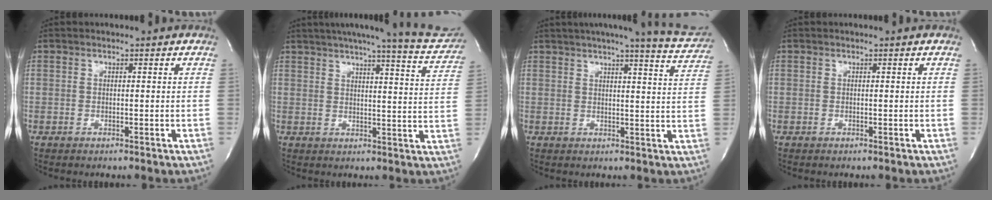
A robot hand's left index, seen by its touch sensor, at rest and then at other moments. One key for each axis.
{"total": 18.8, "fx": 17.0, "fy": 0.7, "fz": 7.9, "tx": -0.108, "ty": -0.036, "tz": 0.198}
{"total": 13.6, "fx": 12.2, "fy": 0.2, "fz": 6.0, "tx": -0.079, "ty": -0.028, "tz": 0.132}
{"total": 0.0}